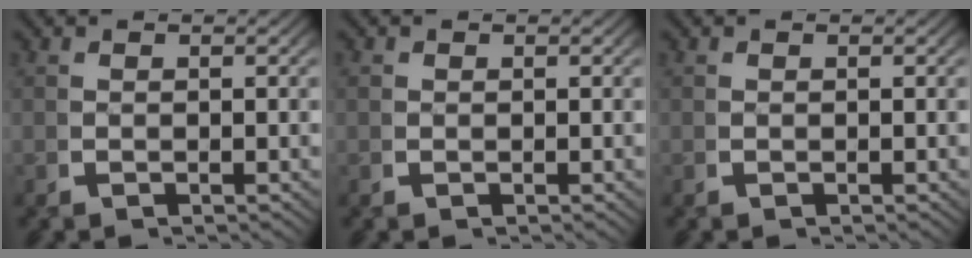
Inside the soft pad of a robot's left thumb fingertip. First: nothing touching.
{"total": 0.6, "force": [0.2, 0.6, 0.1], "torque": [-0.009, -0.008, 0.006]}
{"total": 0.0}